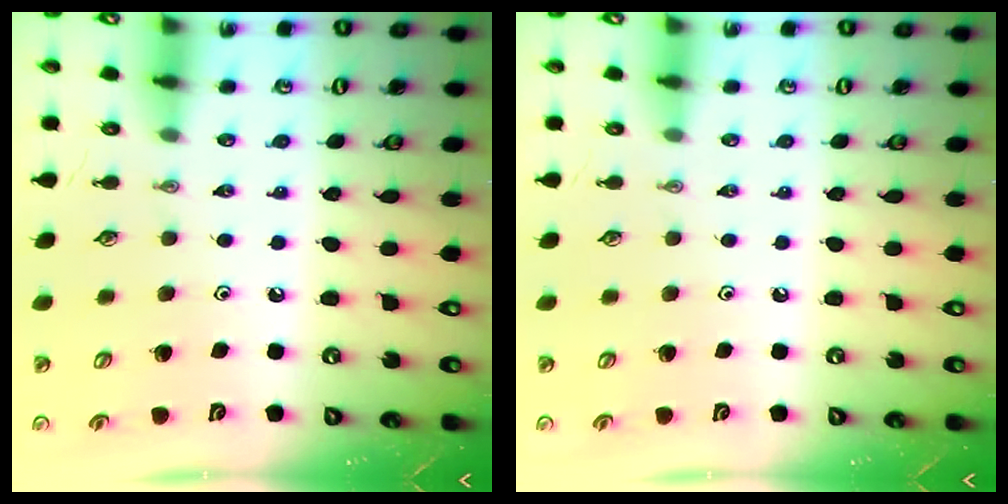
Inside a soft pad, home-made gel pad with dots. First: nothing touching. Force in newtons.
{"total": 0.0}